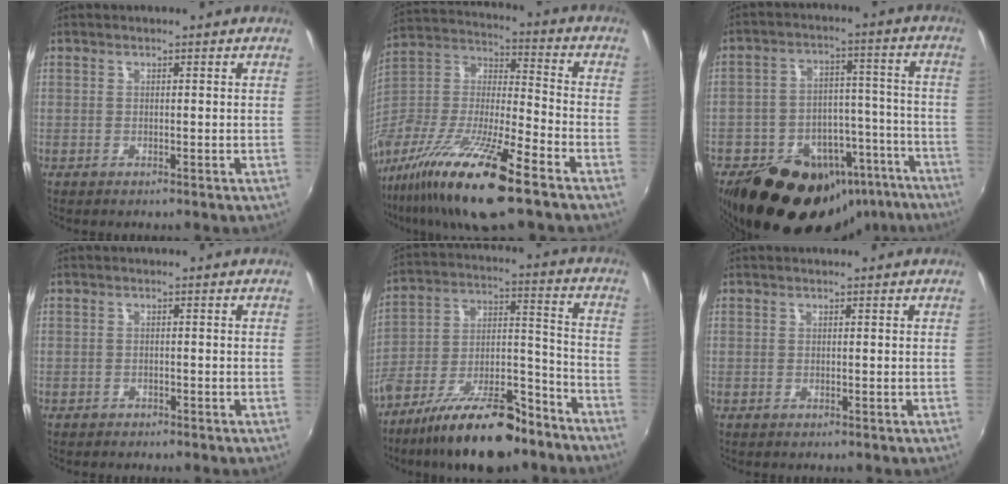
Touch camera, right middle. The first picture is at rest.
{"total": 23.0, "force": [-14.7, 4.1, 17.2], "torque": [-0.323, -0.030, -0.272]}
{"total": 26.2, "force": [-18.7, 14.7, 10.9], "torque": [-0.214, 0.042, -0.233]}
{"total": 1.2, "force": [-1.1, 0.6, 0.0], "torque": [-0.006, 0.000, -0.018]}
{"total": 19.1, "force": [-12.9, 7.1, 12.1], "torque": [-0.212, -0.002, -0.202]}
{"total": 0.0}